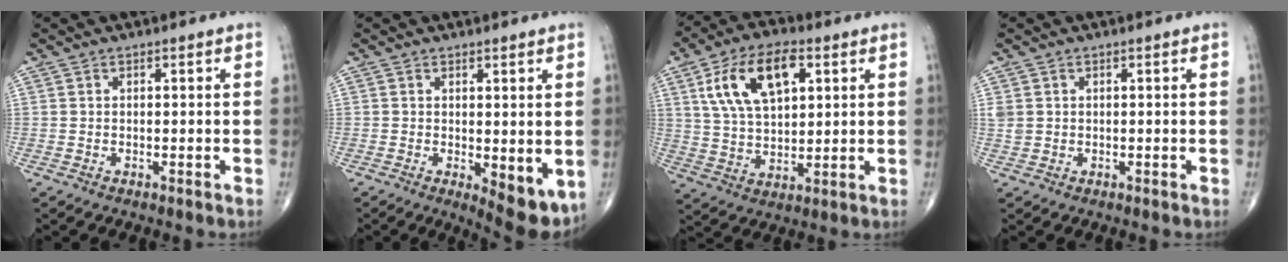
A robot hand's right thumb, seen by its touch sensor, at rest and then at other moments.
{"total": 7.0, "force": [-0.9, 2.8, 6.4], "torque": [-0.078, -0.019, -0.005]}
{"total": 14.7, "force": [5.4, 7.8, 11.3], "torque": [-0.192, -0.002, 0.099]}
{"total": 1.8, "force": [0.4, 1.6, 0.8], "torque": [-0.016, 0.004, 0.013]}